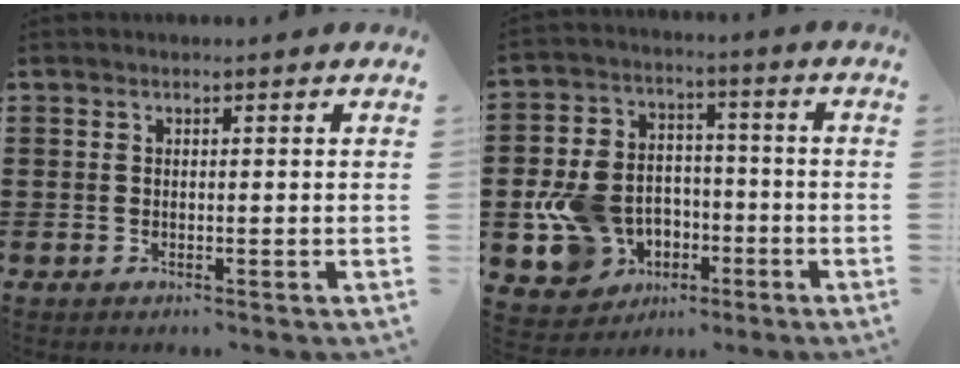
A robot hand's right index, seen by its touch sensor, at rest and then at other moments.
{"total": 10.6, "force": [-2.9, 9.0, 4.9], "torque": [-0.140, 0.026, -0.047]}